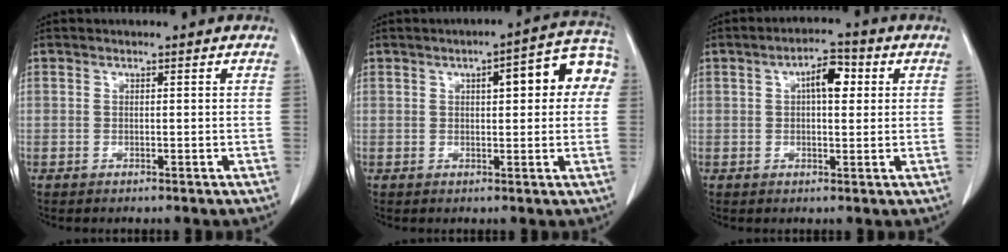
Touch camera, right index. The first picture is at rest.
{"total": 9.9, "force": [2.6, 2.8, 9.2], "torque": [-0.110, 0.033, 0.025]}
{"total": 5.2, "force": [1.4, 2.0, 4.6], "torque": [-0.077, 0.014, 0.021]}